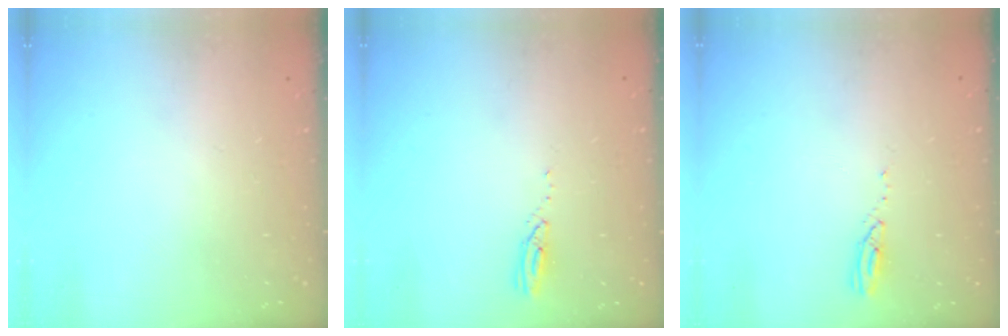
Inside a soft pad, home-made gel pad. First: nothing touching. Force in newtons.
{"total": 3.0, "press": 3.0, "slide": 0.1}
{"total": 3.1, "press": 3.1, "slide": 0.3}